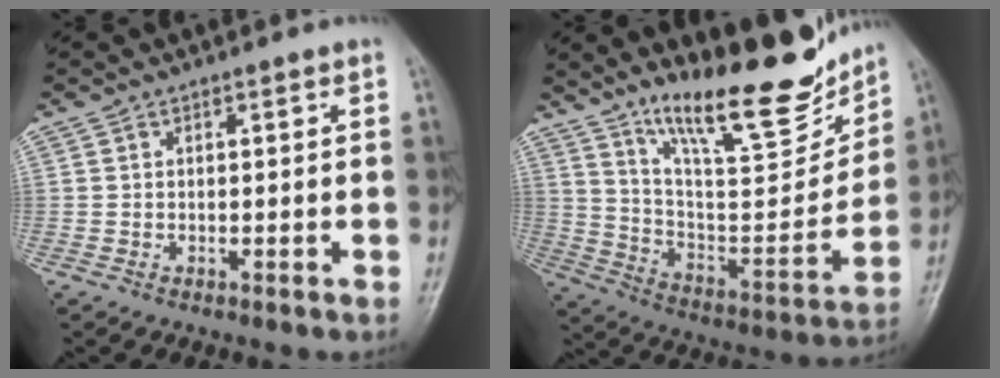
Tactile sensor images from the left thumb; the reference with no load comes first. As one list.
[{"total": 21.7, "force": [16.4, 5.4, 13.0], "torque": [-0.160, -0.097, 0.277]}]